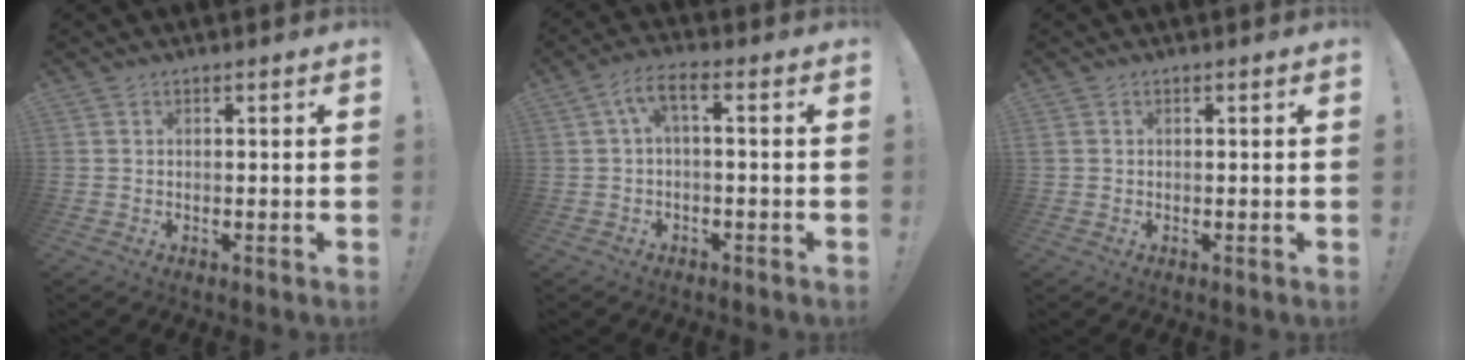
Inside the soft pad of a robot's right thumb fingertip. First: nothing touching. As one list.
[{"total": 5.4, "force": [0.0, 1.3, 5.3], "torque": [-0.104, -0.002, -0.001]}, {"total": 0.8, "force": [0.0, 0.7, 0.2], "torque": [-0.005, 0.003, 0.001]}]